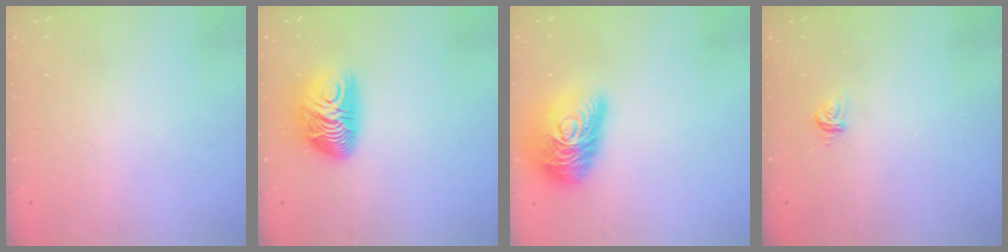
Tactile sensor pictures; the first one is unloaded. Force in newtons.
{"total": 12.4, "press": 12.4, "slide": 1.0}
{"total": 17.2, "press": 17.2, "slide": 1.1}
{"total": 3.4, "press": 3.4, "slide": 0.2}